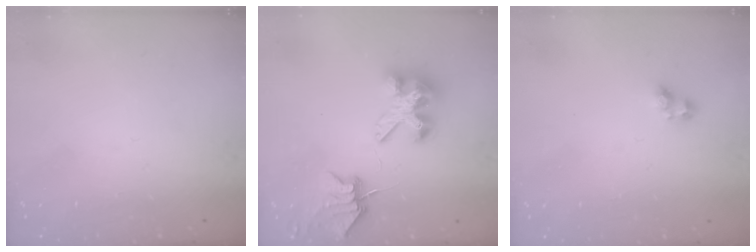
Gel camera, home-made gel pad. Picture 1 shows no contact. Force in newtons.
{"total": 6.9, "press": 6.8, "slide": 1.1}
{"total": 2.7, "press": 2.7, "slide": 0.3}